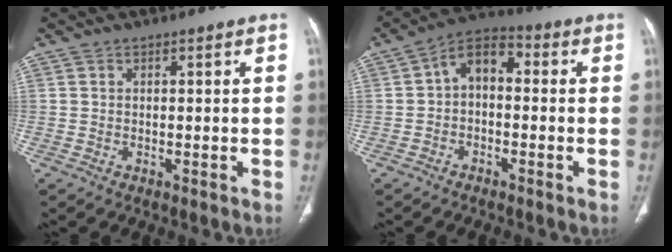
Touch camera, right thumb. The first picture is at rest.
{"total": 7.3, "force": [-0.1, 4.7, 5.6], "torque": [-0.077, 0.034, -0.018]}